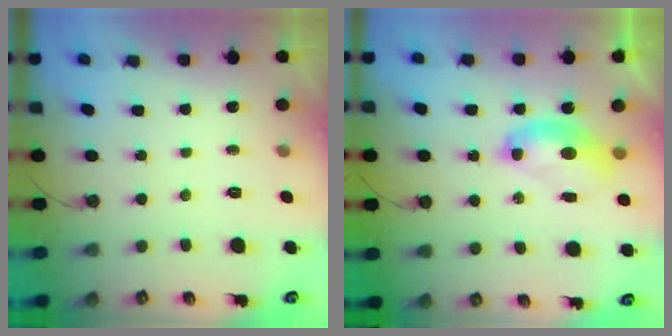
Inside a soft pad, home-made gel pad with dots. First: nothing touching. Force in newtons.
{"total": 2.8, "press": 2.8, "slide": 0.1}